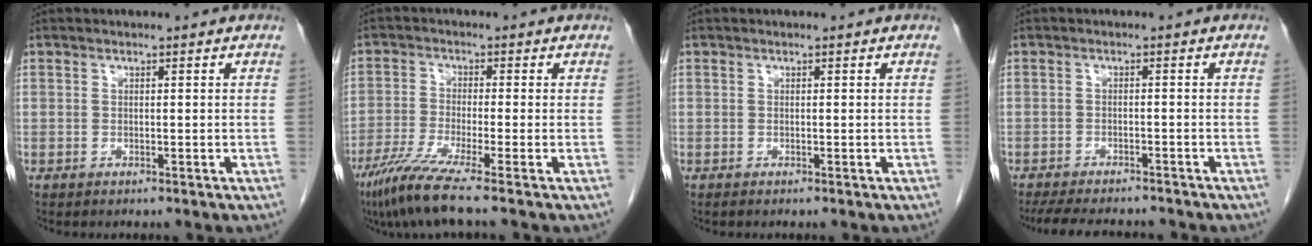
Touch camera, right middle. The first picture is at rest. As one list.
[{"total": 7.4, "force": [-5.3, -1.3, 5.0], "torque": [-0.095, -0.030, -0.102]}, {"total": 0.0}, {"total": 10.5, "force": [-9.4, 2.3, 4.1], "torque": [-0.070, -0.008, -0.130]}]